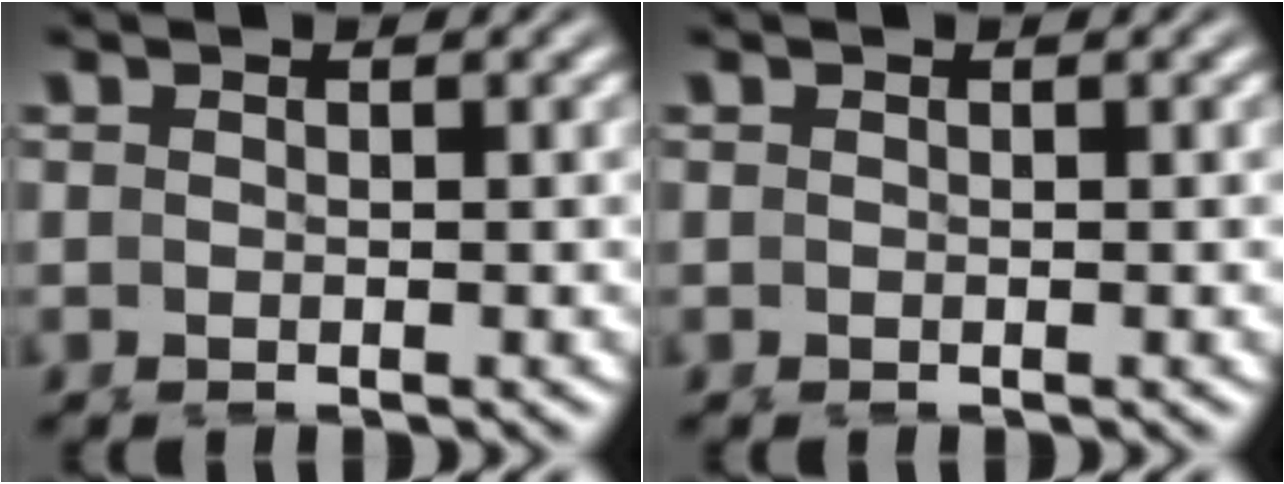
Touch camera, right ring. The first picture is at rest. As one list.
[{"total": 0.0}]